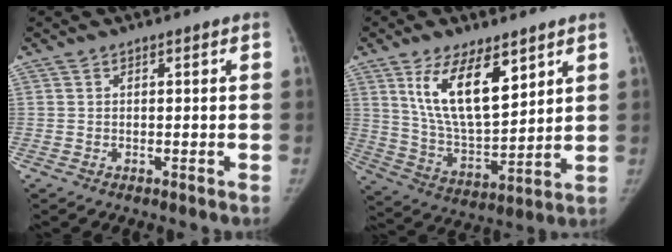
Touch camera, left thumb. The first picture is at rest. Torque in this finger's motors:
{"motor_torque": [0.29, 0.28, 1.70, -1.11, 0.59]}